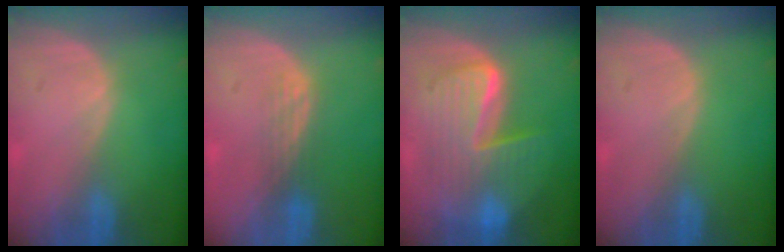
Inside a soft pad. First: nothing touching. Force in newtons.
{"total": 2.9, "press": 2.5, "slide": 1.5}
{"total": 10.3, "press": 10.2, "slide": 1.0}
{"total": 0.0}